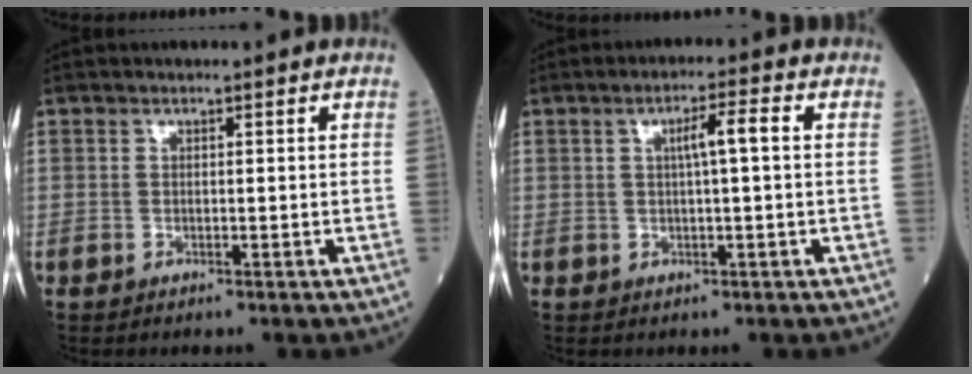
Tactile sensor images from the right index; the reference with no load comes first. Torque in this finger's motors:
{"motor_torque": [0.54, 0.07, 0.18, 0.08]}